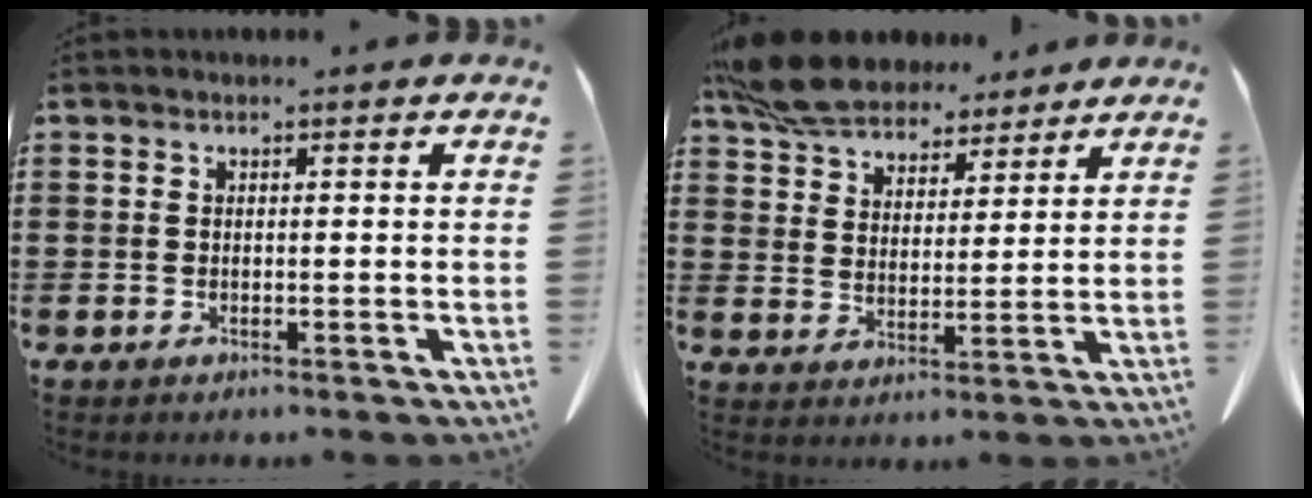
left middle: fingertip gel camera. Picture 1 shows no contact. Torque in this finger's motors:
{"motor_torque": [1.20, 0.61, 0.41, 0.18]}